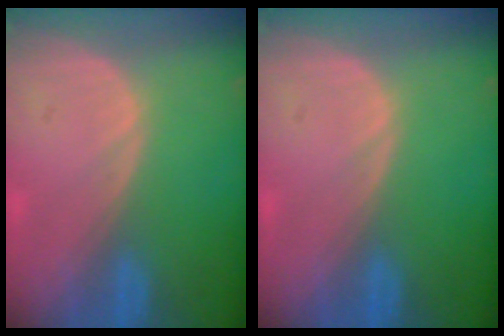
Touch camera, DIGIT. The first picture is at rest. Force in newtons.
{"total": 0.0}